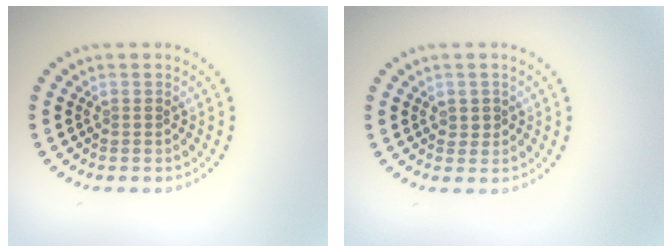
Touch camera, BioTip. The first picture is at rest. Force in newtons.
{"total": 0.7, "press": 0.7, "slide": 0.2}